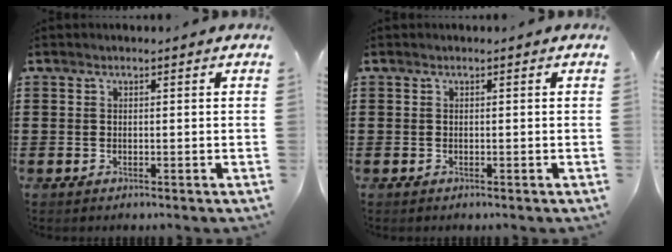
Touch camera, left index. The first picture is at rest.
{"total": 0.0}